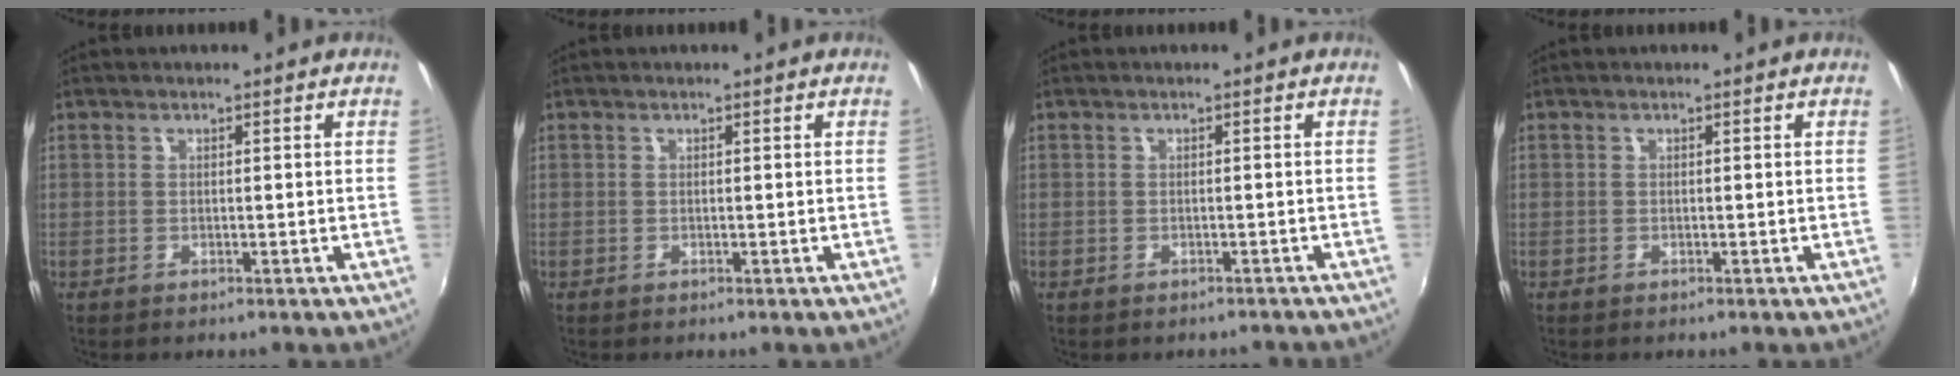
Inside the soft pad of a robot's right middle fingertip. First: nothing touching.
{"total": 0.0}
{"total": 2.8, "force": [-2.4, 1.1, 0.7], "torque": [-0.010, -0.008, -0.027]}
{"total": 0.0}